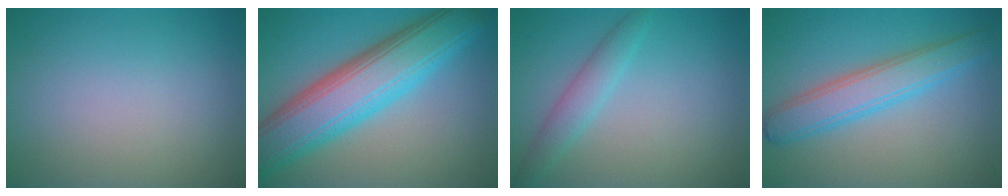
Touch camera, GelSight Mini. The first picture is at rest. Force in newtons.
{"total": 10.2, "press": 10.2, "slide": 0.4}
{"total": 2.4, "press": 2.4, "slide": 0.0}
{"total": 4.6, "press": 4.6, "slide": 0.1}